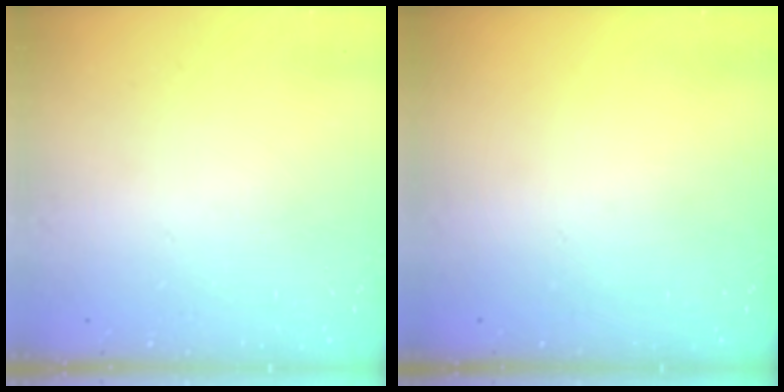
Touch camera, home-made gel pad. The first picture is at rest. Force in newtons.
{"total": 0.0}